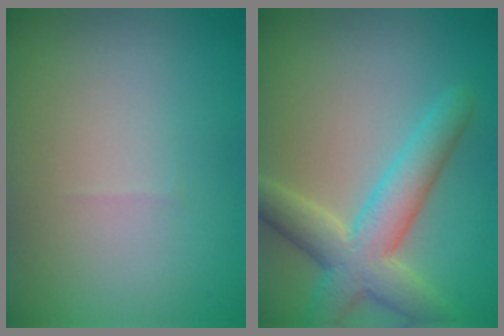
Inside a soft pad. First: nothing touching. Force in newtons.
{"total": 5.8, "press": 5.8, "slide": 0.3}